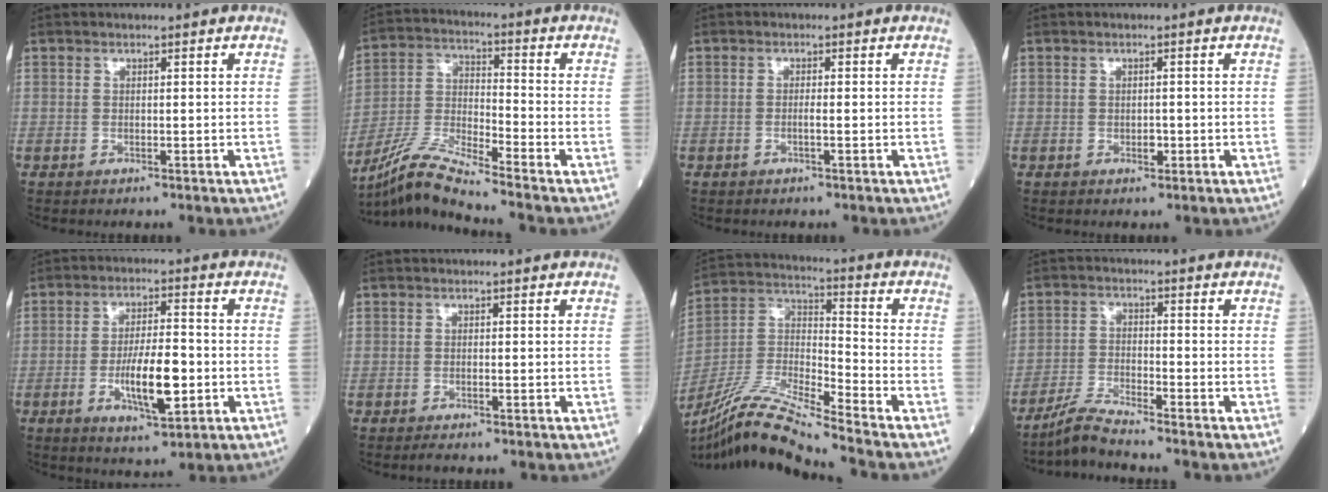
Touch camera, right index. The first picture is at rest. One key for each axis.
{"total": 9.9, "fx": -9.0, "fy": -1.6, "fz": 4.0, "tx": -0.092, "ty": -0.016, "tz": -0.174}
{"total": 1.0, "fx": -0.4, "fy": -0.1, "fz": 0.9, "tx": -0.017, "ty": 0.001, "tz": -0.008}
{"total": 1.1, "fx": -0.4, "fy": 0.6, "fz": 0.8, "tx": -0.013, "ty": 0.001, "tz": -0.005}
{"total": 9.1, "fx": -2.3, "fy": 2.2, "fz": 8.6, "tx": -0.154, "ty": -0.003, "tz": -0.035}
{"total": 1.1, "fx": -0.9, "fy": -0.1, "fz": 0.6, "tx": -0.016, "ty": -0.003, "tz": -0.015}
{"total": 15.8, "fx": -13.6, "fy": -1.0, "fz": 7.9, "tx": -0.165, "ty": -0.005, "tz": -0.257}
{"total": 4.7, "fx": -4.4, "fy": -0.9, "fz": 1.4, "tx": -0.037, "ty": -0.024, "tz": -0.089}